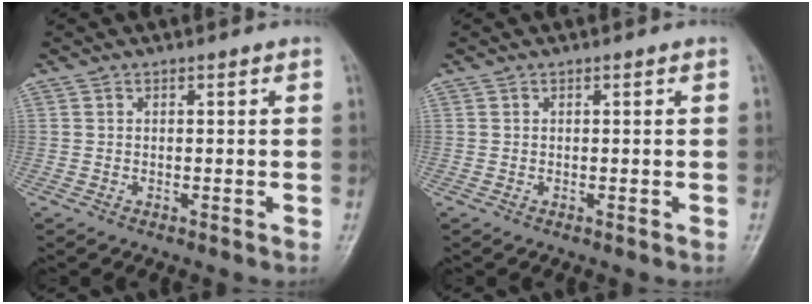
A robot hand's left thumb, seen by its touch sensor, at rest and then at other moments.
{"total": 0.0}